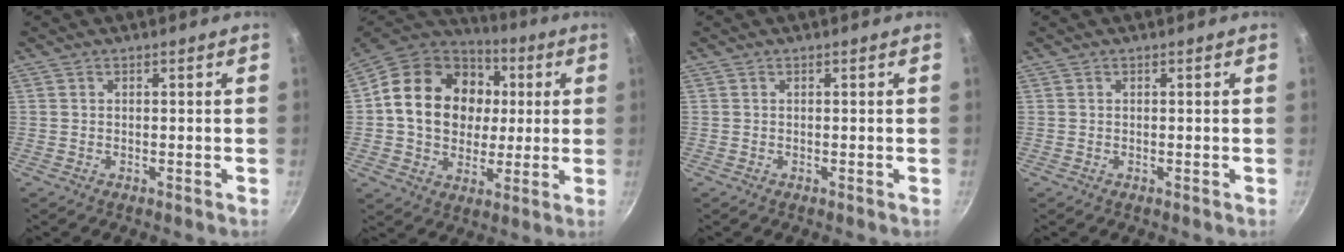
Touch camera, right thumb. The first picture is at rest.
{"total": 21.9, "force": [2.9, 17.4, 13.0], "torque": [-0.206, 0.022, 0.046]}
{"total": 0.0}
{"total": 0.0}